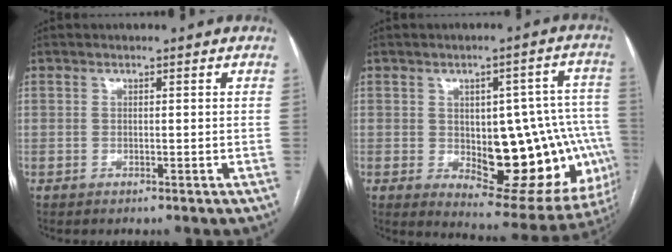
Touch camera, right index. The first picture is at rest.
{"total": 21.2, "force": [-3.0, 9.5, 18.8], "torque": [-0.156, 0.030, -0.007]}